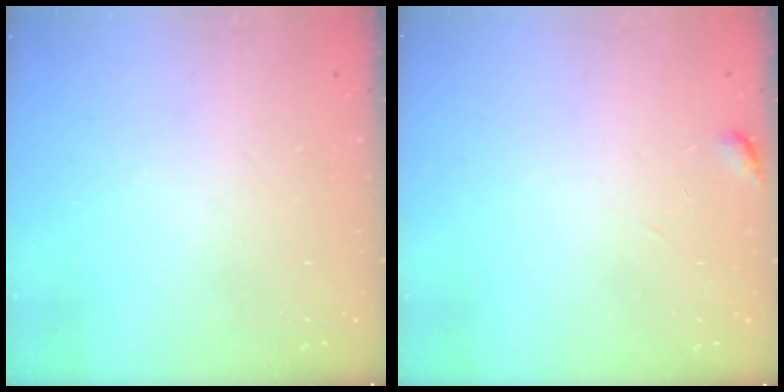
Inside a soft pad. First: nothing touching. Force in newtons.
{"total": 2.6, "press": 2.5, "slide": 0.3}